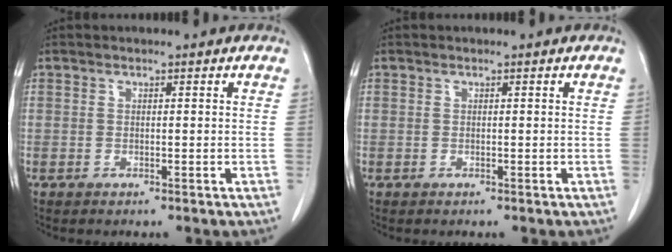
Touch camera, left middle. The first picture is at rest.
{"total": 0.0}